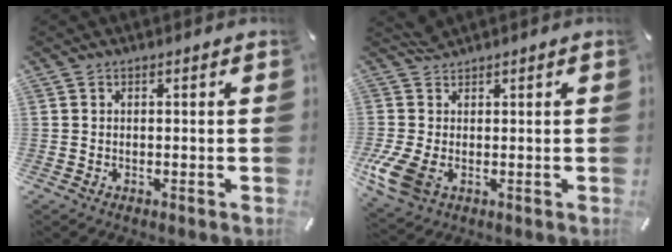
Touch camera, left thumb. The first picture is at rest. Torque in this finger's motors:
{"motor_torque": [1.02, 1.27, 0.30, -0.28, 0.17]}